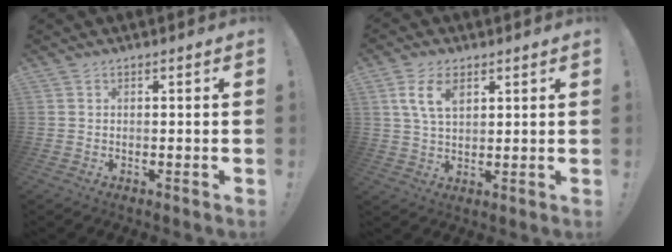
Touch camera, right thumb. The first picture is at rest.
{"total": 8.2, "force": [3.7, 4.6, 5.7], "torque": [-0.109, -0.002, 0.067]}